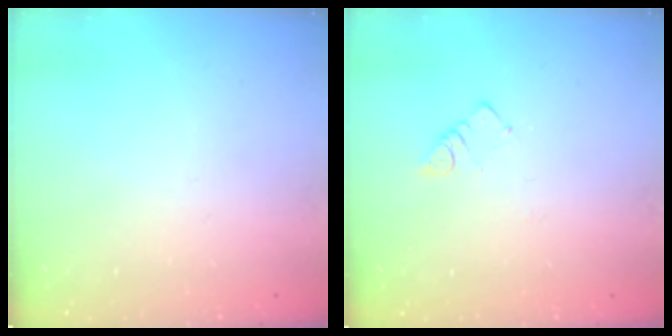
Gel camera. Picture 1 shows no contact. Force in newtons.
{"total": 3.5, "press": 3.5, "slide": 0.4}